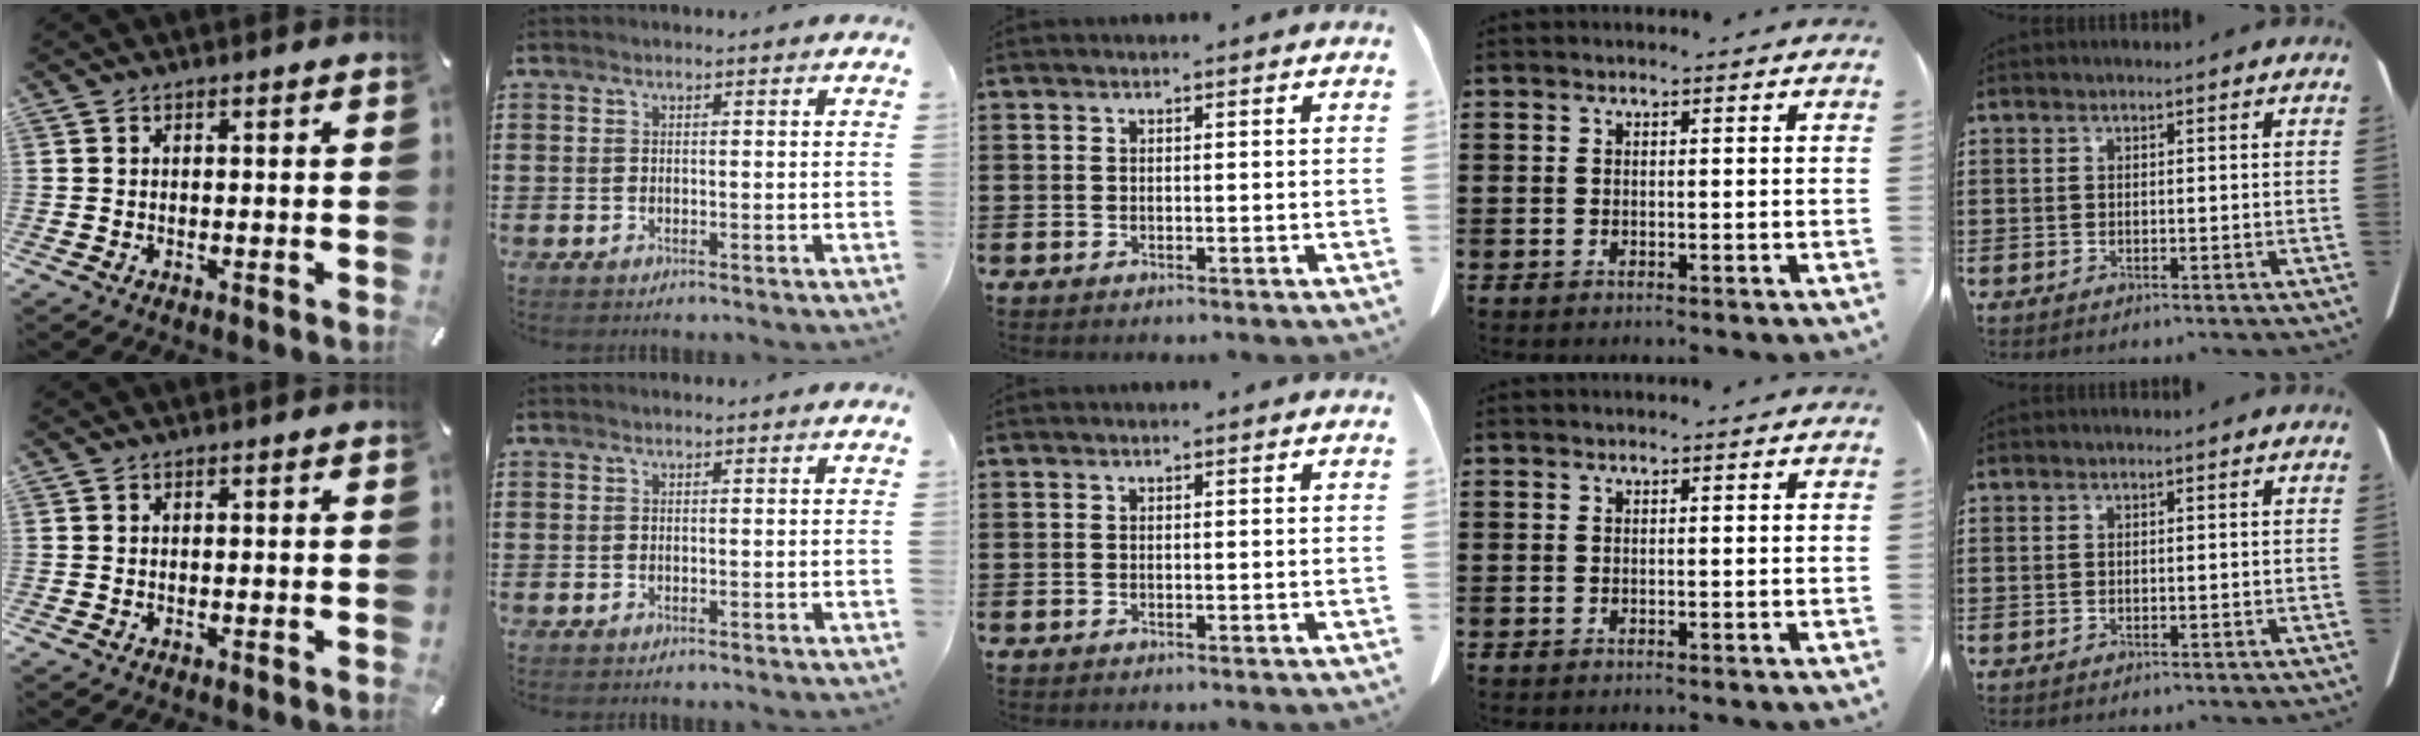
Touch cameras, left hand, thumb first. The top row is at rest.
{}